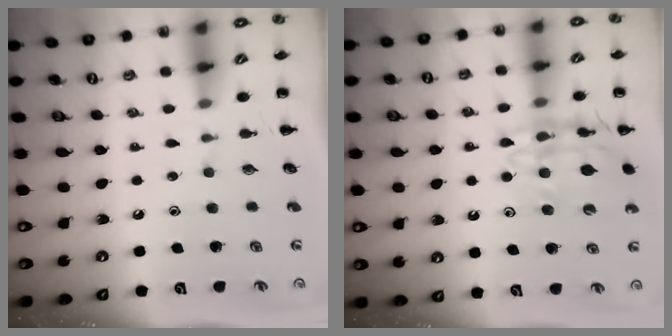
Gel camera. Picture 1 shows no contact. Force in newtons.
{"total": 14.5, "press": 14.3, "slide": 2.4}